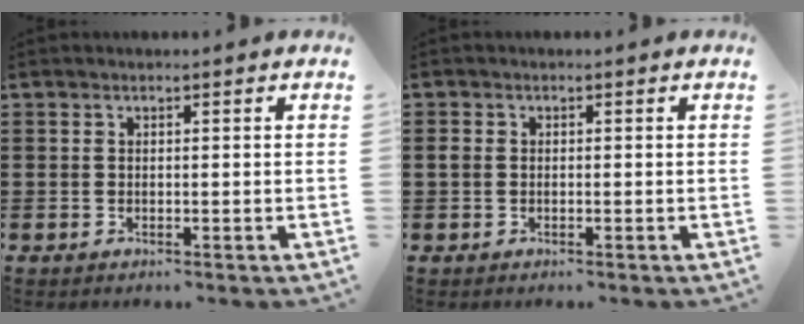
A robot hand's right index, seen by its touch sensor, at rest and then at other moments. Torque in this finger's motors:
{"motor_torque": [-0.17, -0.16, 0.00, 0.00]}